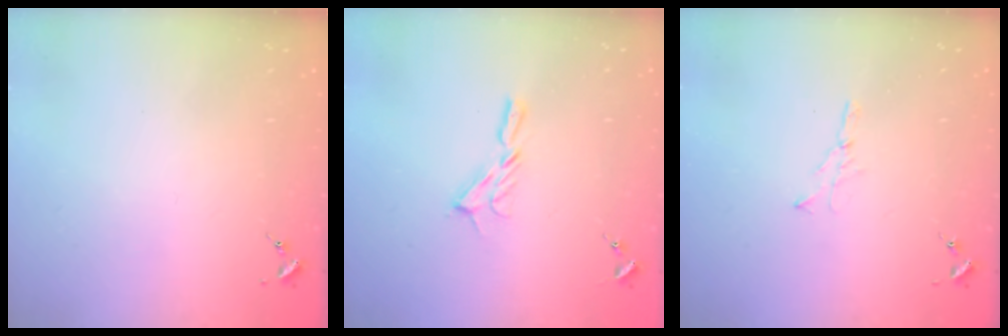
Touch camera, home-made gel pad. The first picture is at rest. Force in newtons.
{"total": 5.9, "press": 5.9, "slide": 0.3}
{"total": 3.0, "press": 3.0, "slide": 0.3}